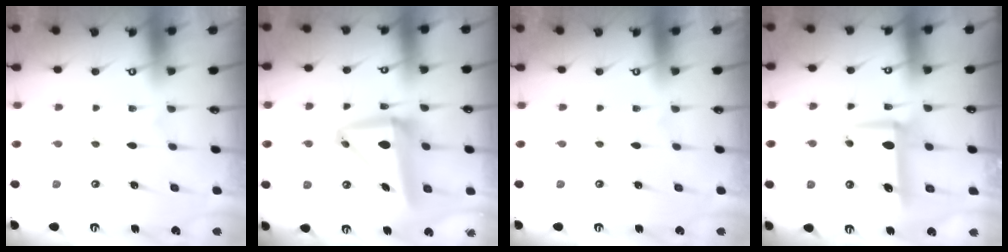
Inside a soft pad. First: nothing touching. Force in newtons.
{"total": 10.8, "press": 10.5, "slide": 2.3}
{"total": 0.0}
{"total": 8.7, "press": 8.7, "slide": 1.0}